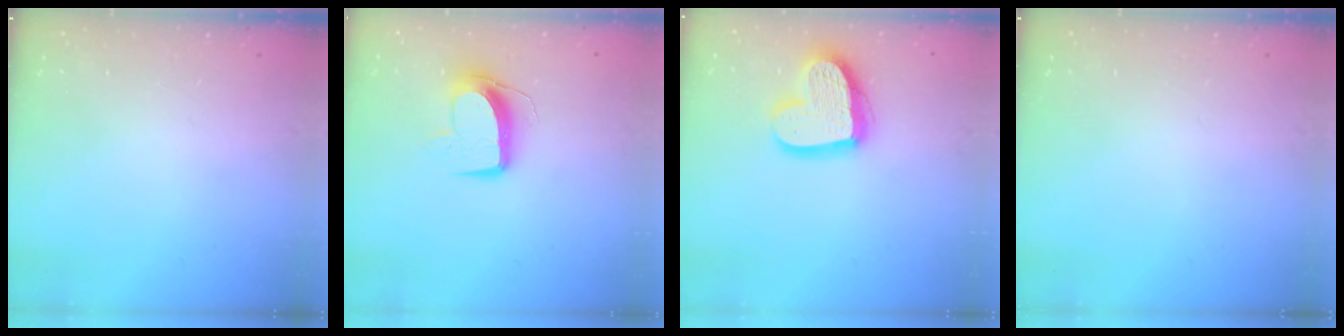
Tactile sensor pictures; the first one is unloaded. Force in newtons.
{"total": 9.8, "press": 9.8, "slide": 1.0}
{"total": 17.2, "press": 17.1, "slide": 1.5}
{"total": 0.0}